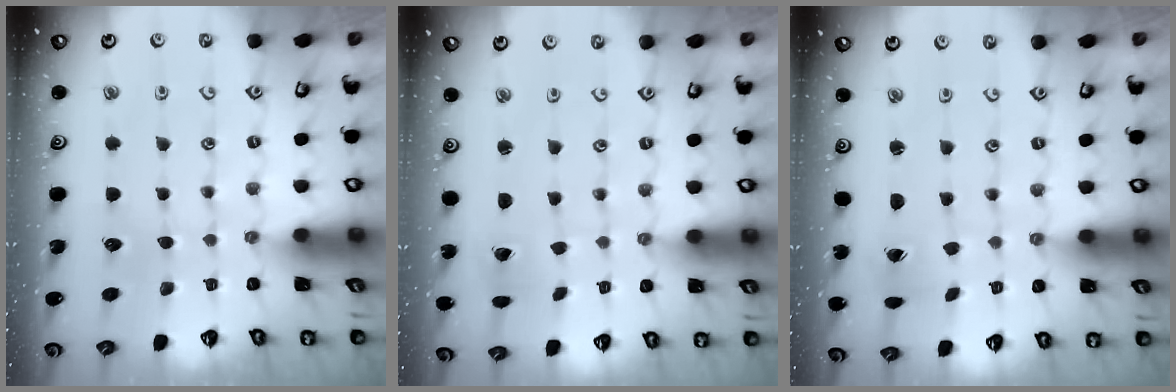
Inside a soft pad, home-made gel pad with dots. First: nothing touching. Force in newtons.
{"total": 2.6, "press": 2.6, "slide": 0.2}
{"total": 0.5, "press": 0.5, "slide": 0.1}